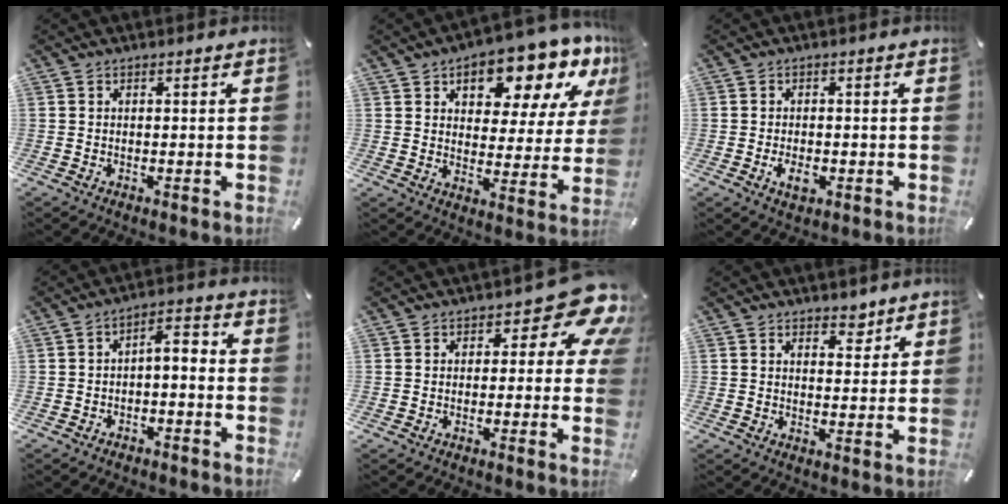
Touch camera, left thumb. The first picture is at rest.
{"total": 15.3, "force": [10.9, 7.1, 8.0], "torque": [-0.110, -0.077, 0.181]}
{"total": 3.4, "force": [-1.2, 2.2, 2.4], "torque": [-0.048, -0.004, -0.024]}
{"total": 4.2, "force": [-2.9, 2.1, 2.3], "torque": [-0.040, 0.020, -0.059]}
{"total": 10.8, "force": [4.6, 5.4, 8.2], "torque": [-0.096, -0.031, 0.079]}
{"total": 4.0, "force": [3.1, 2.3, 0.9], "torque": [0.014, -0.024, 0.049]}